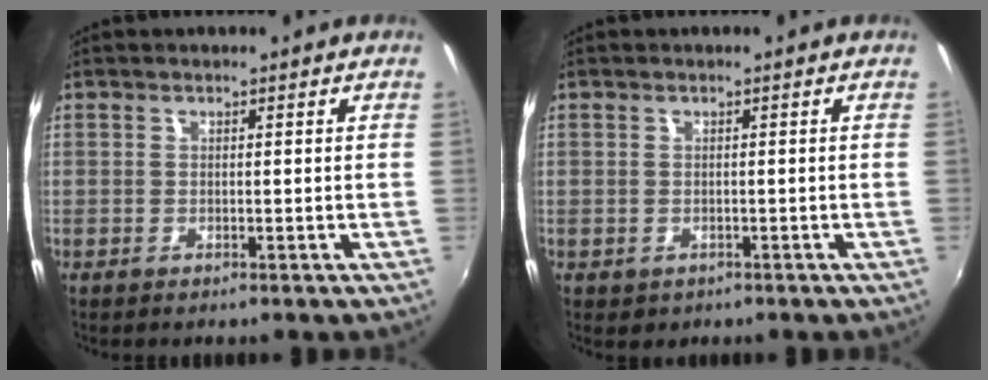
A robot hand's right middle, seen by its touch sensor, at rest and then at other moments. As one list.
[{"total": 1.4, "force": [-0.4, 1.2, 0.5], "torque": [-0.010, -0.004, -0.004]}]